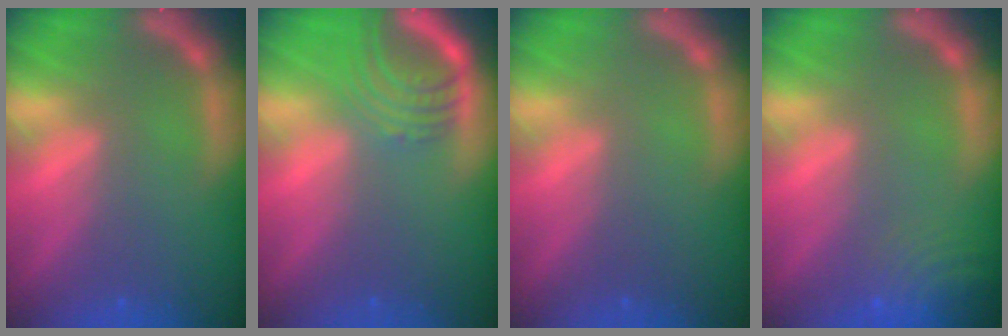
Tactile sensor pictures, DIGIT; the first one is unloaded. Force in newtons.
{"total": 5.5}
{"total": 0.0}
{"total": 7.0}